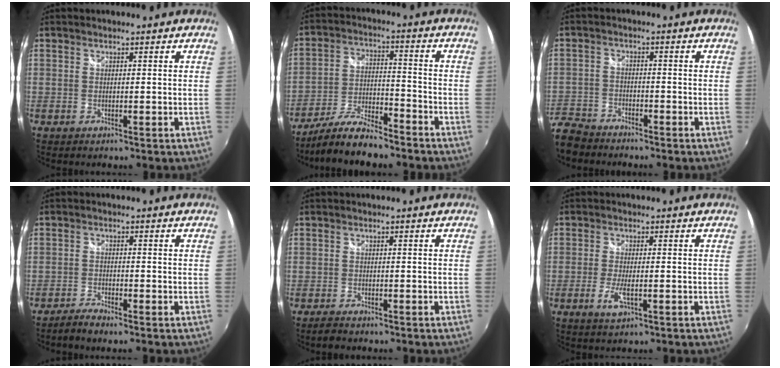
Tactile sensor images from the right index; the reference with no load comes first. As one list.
[{"total": 12.3, "force": [-10.4, 2.5, 6.0], "torque": [-0.133, -0.010, -0.185]}, {"total": 9.1, "force": [-7.3, 4.9, 2.5], "torque": [-0.086, -0.009, -0.141]}, {"total": 2.5, "force": [-2.2, 0.1, 1.0], "torque": [-0.036, -0.003, -0.048]}, {"total": 2.1, "force": [-1.8, 0.9, 0.7], "torque": [-0.021, -0.002, -0.034]}, {"total": 4.2, "force": [-1.5, 1.2, 3.8], "torque": [-0.082, -0.008, -0.027]}]